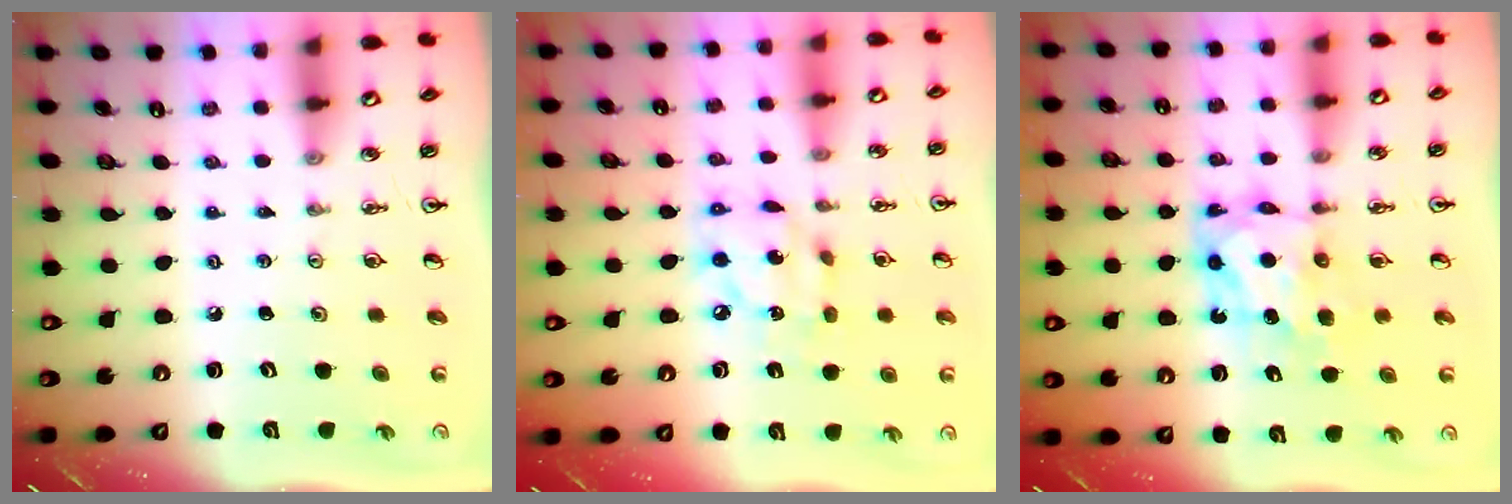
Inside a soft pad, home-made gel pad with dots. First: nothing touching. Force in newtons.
{"total": 11.8, "press": 11.7, "slide": 1.2}
{"total": 6.9, "press": 6.9, "slide": 0.4}